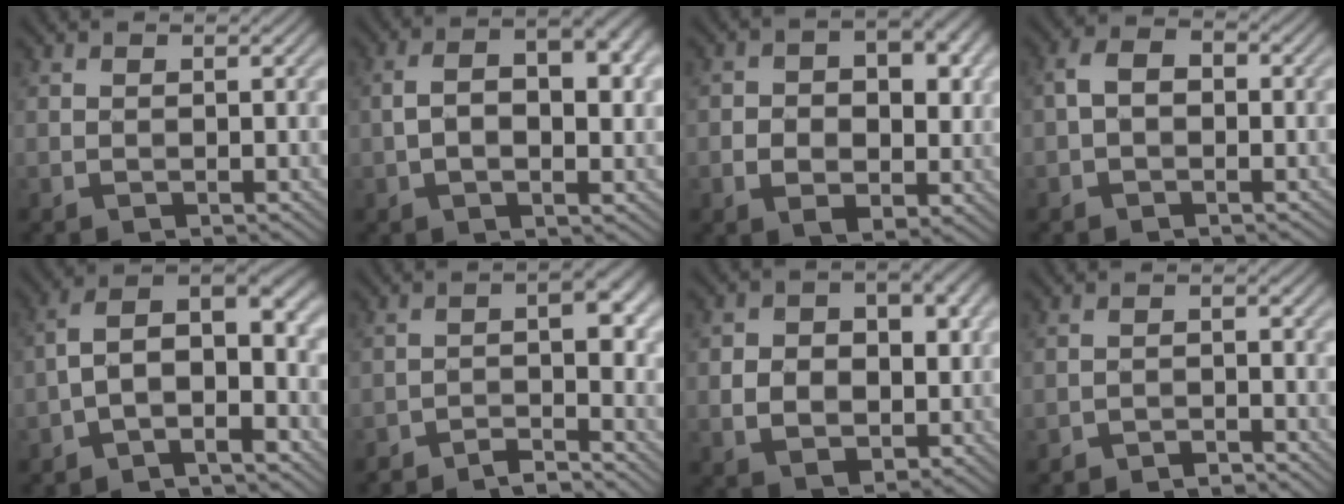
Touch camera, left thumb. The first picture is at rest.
{"total": 9.6, "force": [0.9, 4.7, 8.3], "torque": [-0.143, 0.005, 0.012]}
{"total": 8.8, "force": [0.4, 5.9, 6.5], "torque": [-0.093, -0.008, 0.016]}
{"total": 3.4, "force": [-0.7, 2.4, 2.3], "torque": [-0.048, 0.007, -0.018]}
{"total": 8.2, "force": [-2.4, 3.5, 7.0], "torque": [-0.124, 0.013, -0.053]}
{"total": 4.4, "force": [-3.0, 0.8, 3.1], "torque": [-0.046, 0.007, -0.056]}
{"total": 8.9, "force": [0.7, 6.3, 6.3], "torque": [-0.118, -0.008, 0.020]}
{"total": 2.0, "force": [-1.9, 0.4, 0.5], "torque": [-0.005, 0.004, -0.036]}